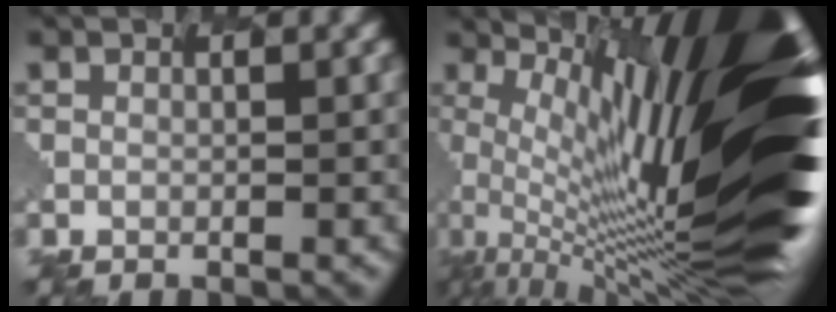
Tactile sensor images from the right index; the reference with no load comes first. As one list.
[{"total": 15.6, "force": [4.1, 3.6, 14.6], "torque": [-0.226, 0.025, 0.066]}]